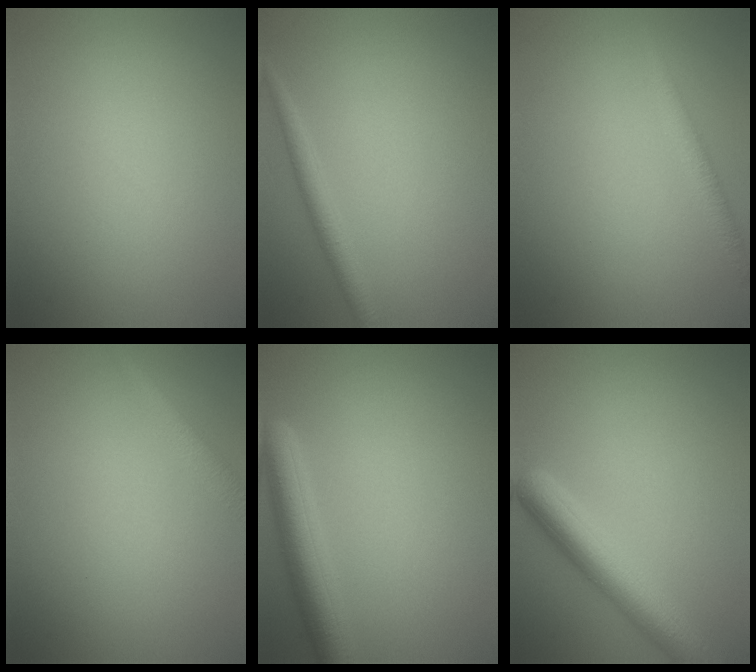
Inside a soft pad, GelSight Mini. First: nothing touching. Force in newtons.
{"total": 1.9, "press": 1.9, "slide": 0.1}
{"total": 1.6, "press": 1.6, "slide": 0.1}
{"total": 2.0, "press": 2.0, "slide": 0.1}
{"total": 4.5, "press": 4.5, "slide": 0.2}
{"total": 5.1, "press": 5.1, "slide": 0.2}